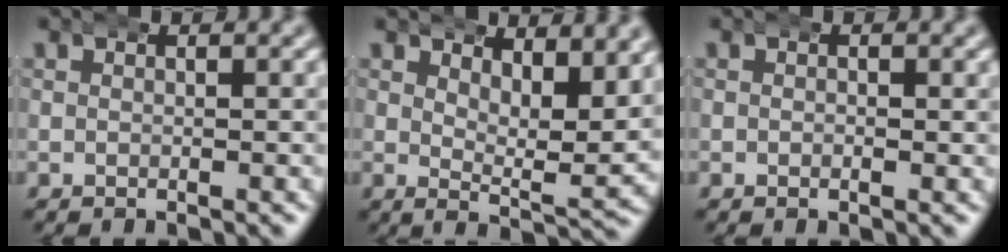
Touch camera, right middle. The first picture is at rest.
{"total": 5.2, "force": [3.9, 0.8, 3.4], "torque": [-0.041, -0.017, 0.061]}
{"total": 0.0}